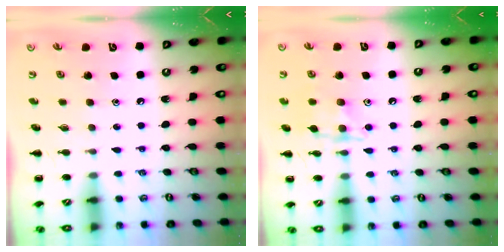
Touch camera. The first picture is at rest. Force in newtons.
{"total": 10.9, "press": 10.8, "slide": 0.6}